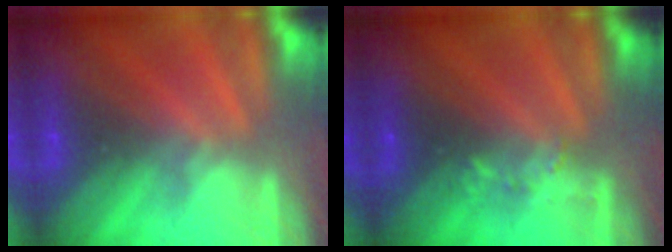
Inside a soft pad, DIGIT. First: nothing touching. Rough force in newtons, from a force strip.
{"total": 2.6}